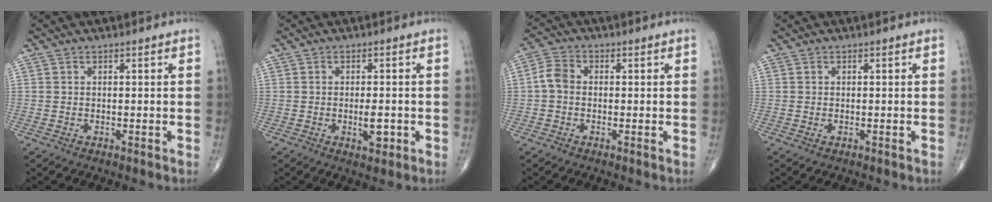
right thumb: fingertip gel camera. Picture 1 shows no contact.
{"total": 3.6, "force": [-0.9, 1.5, 3.2], "torque": [-0.045, -0.002, -0.012]}
{"total": 3.9, "force": [-0.4, 2.9, 2.5], "torque": [-0.044, 0.011, -0.017]}
{"total": 0.6, "force": [-0.2, 0.3, 0.4], "torque": [-0.012, 0.002, -0.002]}